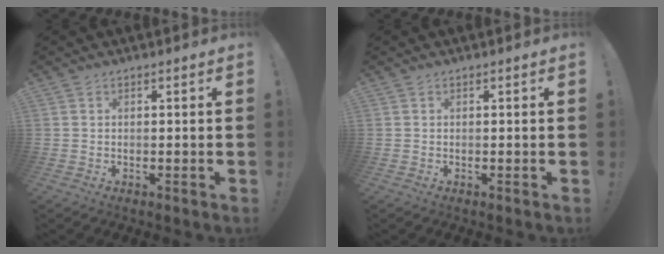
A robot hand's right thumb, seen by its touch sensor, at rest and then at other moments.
{"total": 0.0}